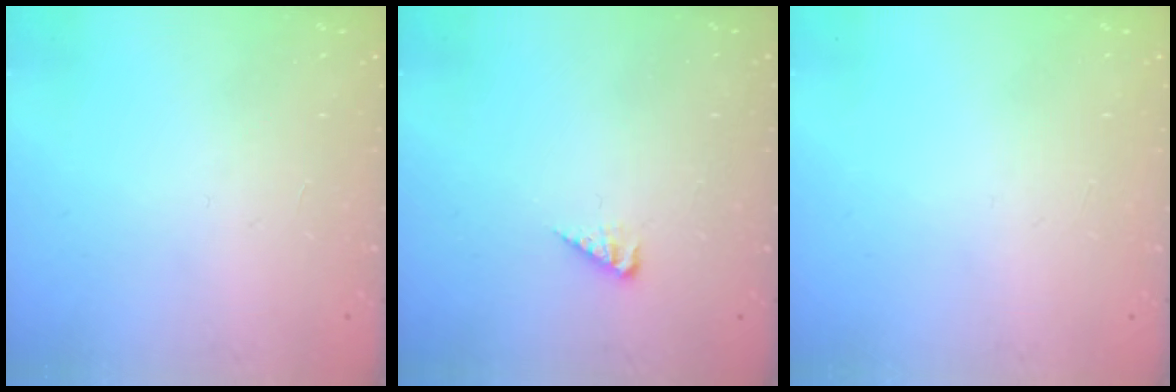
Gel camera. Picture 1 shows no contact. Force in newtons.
{"total": 4.0, "press": 4.0, "slide": 0.4}
{"total": 0.0}